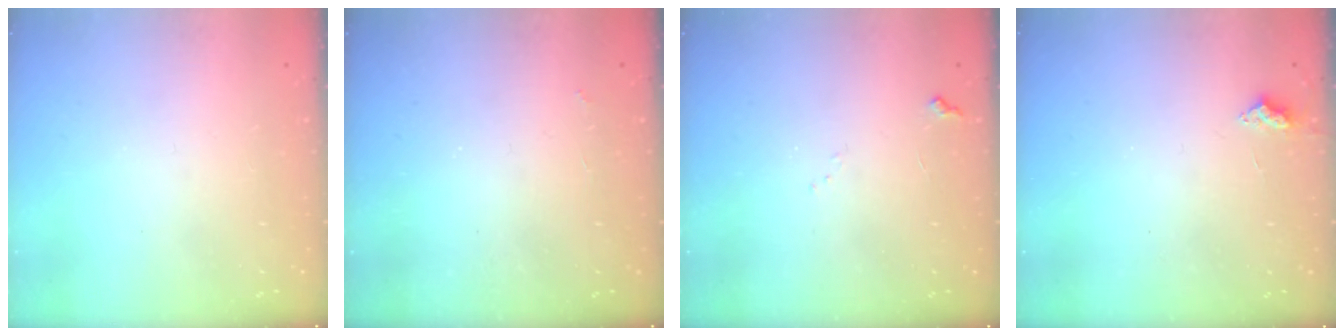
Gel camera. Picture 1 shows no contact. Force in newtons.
{"total": 2.5, "press": 2.4, "slide": 0.4}
{"total": 5.5, "press": 5.5, "slide": 0.6}
{"total": 3.2, "press": 3.1, "slide": 0.5}